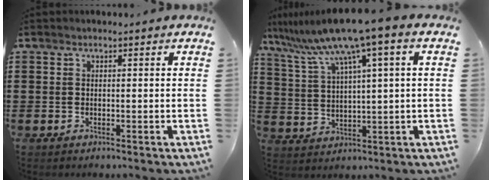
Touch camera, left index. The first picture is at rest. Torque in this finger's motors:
{"motor_torque": [0.67, 0.57, 1.05, 0.21]}